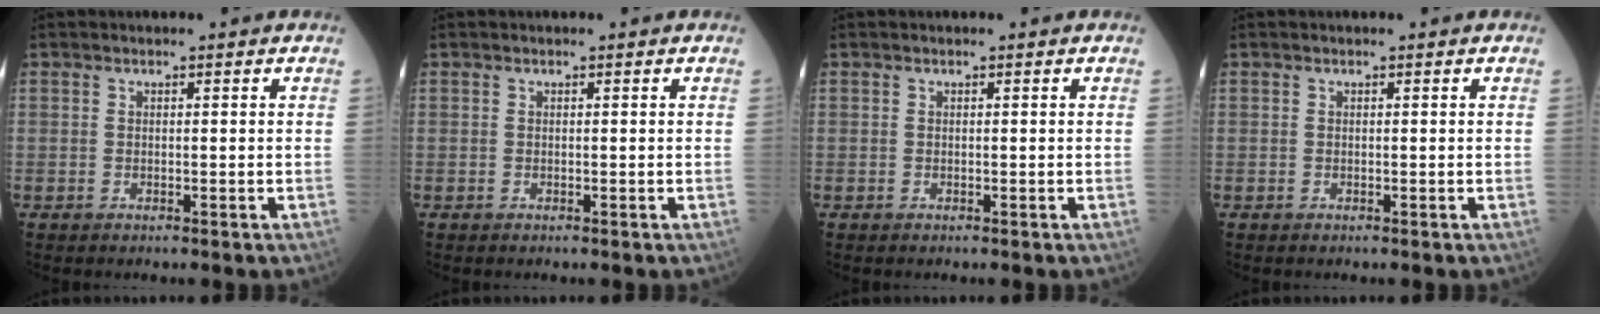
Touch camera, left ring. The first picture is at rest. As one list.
[{"total": 0.0}, {"total": 0.0}, {"total": 0.0}]